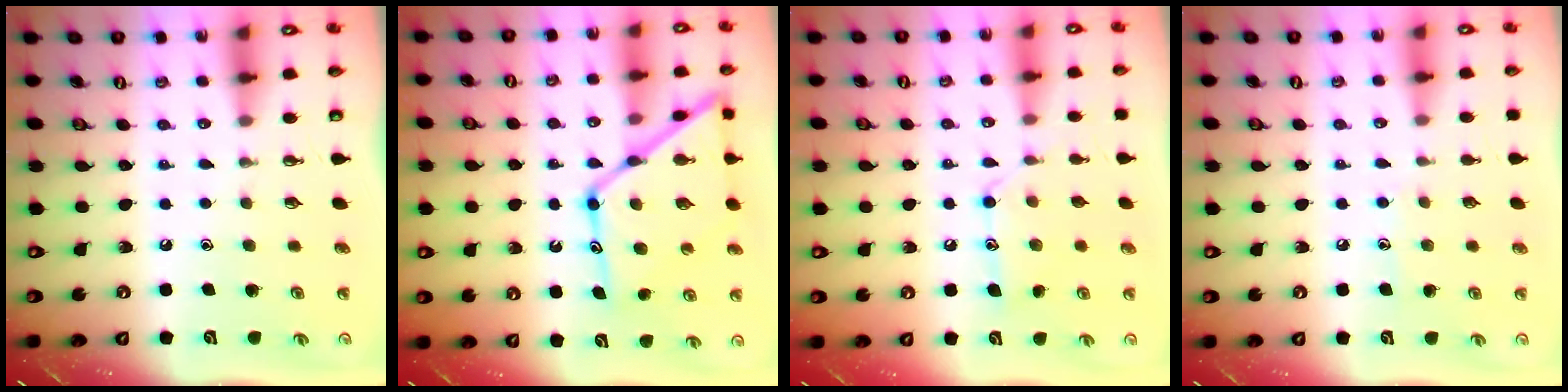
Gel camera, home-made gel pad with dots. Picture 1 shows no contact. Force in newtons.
{"total": 17.9, "press": 17.8, "slide": 1.7}
{"total": 11.7, "press": 11.6, "slide": 0.6}
{"total": 5.4, "press": 5.4, "slide": 0.6}